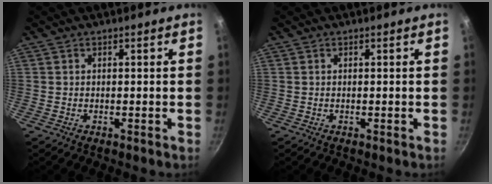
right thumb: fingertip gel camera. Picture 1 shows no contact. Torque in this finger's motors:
{"motor_torque": [-0.02, 0.02, 0.00, 0.00, 0.00]}